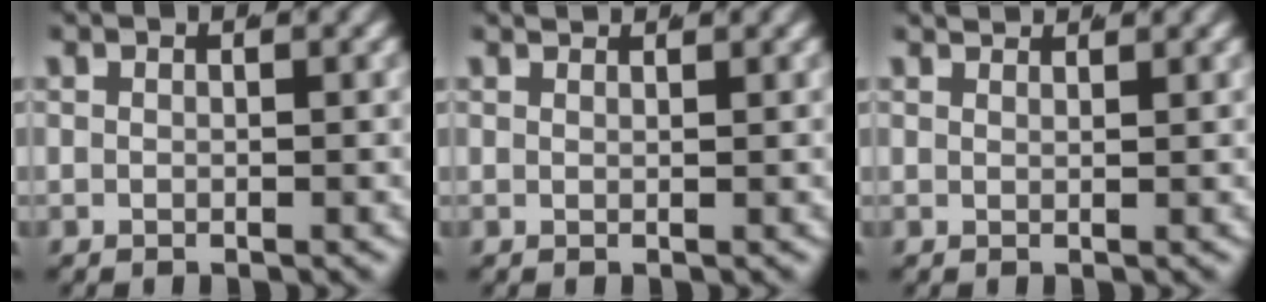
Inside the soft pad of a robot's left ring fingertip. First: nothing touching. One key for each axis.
{"total": 1.2, "fx": 1.1, "fy": -0.4, "fz": 0.2, "tx": 0.002, "ty": 0.001, "tz": 0.021}
{"total": 1.6, "fx": 1.5, "fy": -0.4, "fz": 0.3, "tx": -0.001, "ty": 0.001, "tz": 0.027}